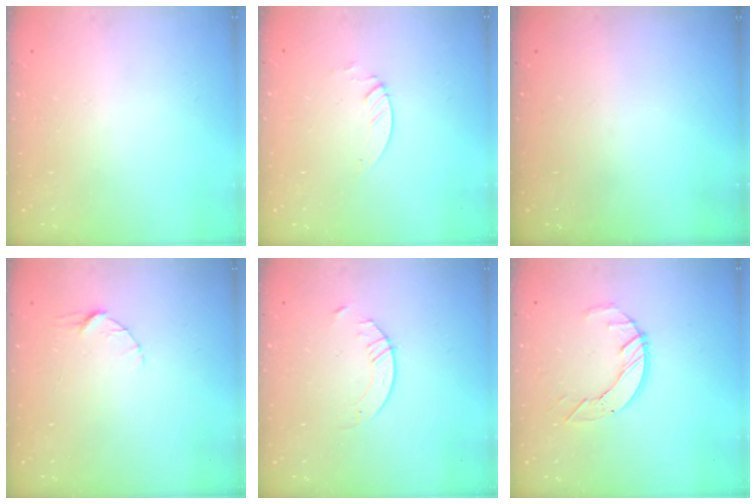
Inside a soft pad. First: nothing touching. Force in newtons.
{"total": 1.3, "press": 1.3, "slide": 0.1}
{"total": 0.0}
{"total": 3.8, "press": 3.8, "slide": 0.4}
{"total": 2.9, "press": 2.9, "slide": 0.3}
{"total": 7.3, "press": 7.2, "slide": 0.7}